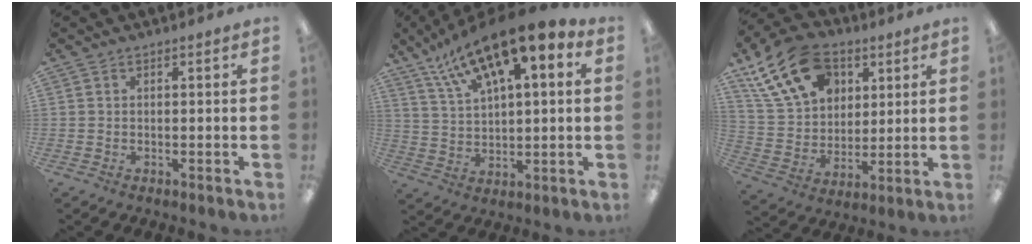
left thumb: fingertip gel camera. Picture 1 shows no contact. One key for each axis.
{"total": 16.0, "fx": 11.0, "fy": 5.2, "fz": 10.3, "tx": -0.189, "ty": -0.063, "tz": 0.191}
{"total": 19.7, "fx": 10.3, "fy": 13.5, "fz": 10.0, "tx": -0.178, "ty": -0.030, "tz": 0.194}